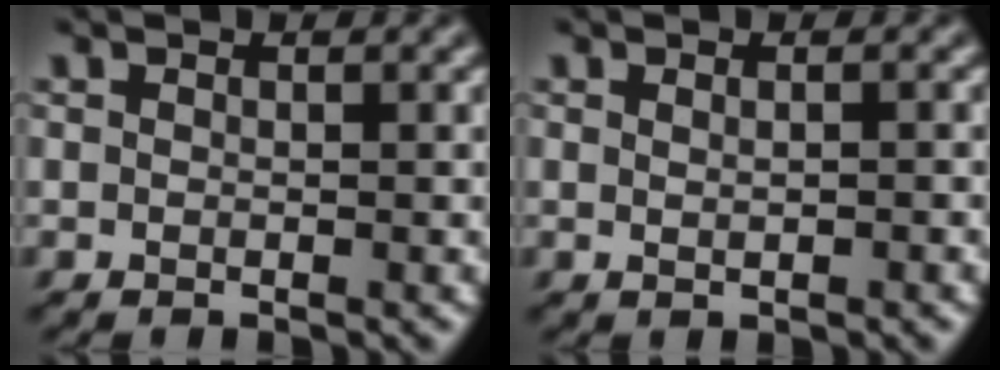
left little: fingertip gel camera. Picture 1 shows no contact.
{"total": 0.9, "force": [-0.1, 0.2, 0.8], "torque": [-0.019, 0.001, -0.001]}